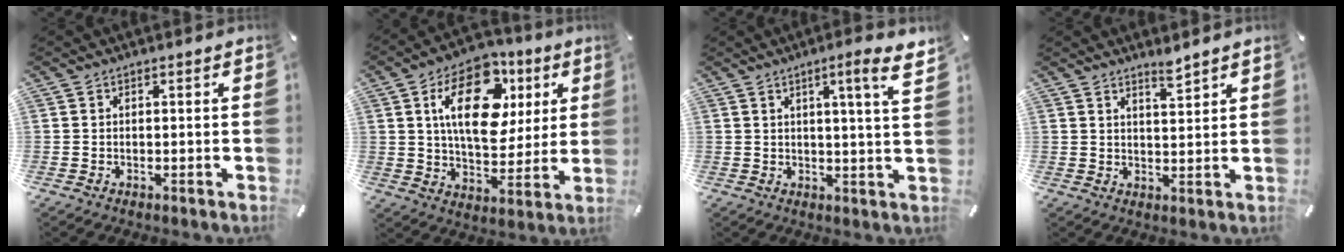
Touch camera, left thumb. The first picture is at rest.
{"total": 19.1, "force": [6.7, 11.5, 13.7], "torque": [-0.215, -0.006, 0.111]}
{"total": 8.2, "force": [4.0, 0.3, 7.1], "torque": [-0.105, -0.018, 0.055]}
{"total": 3.8, "force": [3.4, 0.4, 1.7], "torque": [-0.024, -0.026, 0.059]}